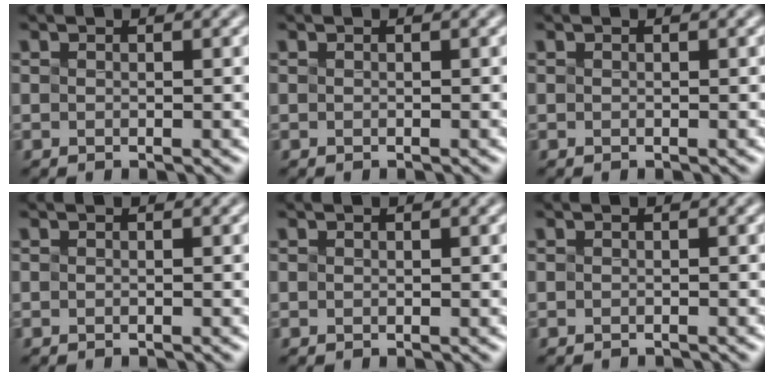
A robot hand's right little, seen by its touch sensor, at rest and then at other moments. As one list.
[{"total": 0.0}, {"total": 0.0}, {"total": 0.7, "force": [-0.6, 0.0, 0.2], "torque": [0.005, -0.009, -0.013]}, {"total": 0.0}, {"total": 1.3, "force": [-1.3, 0.0, 0.2], "torque": [0.008, -0.010, -0.018]}]